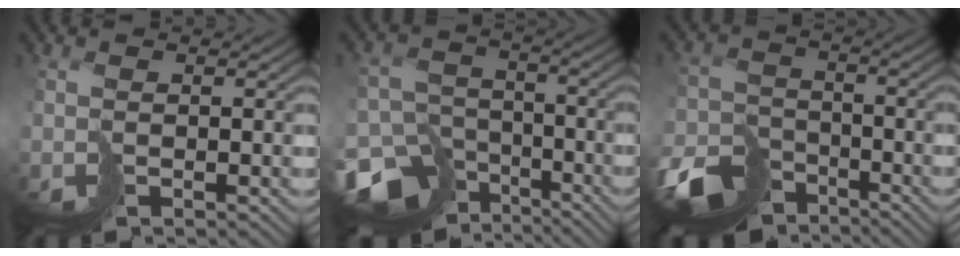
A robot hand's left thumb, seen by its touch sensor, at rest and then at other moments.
{"total": 13.4, "force": [-9.1, 8.3, 5.1], "torque": [-0.142, -0.028, -0.139]}
{"total": 10.5, "force": [-8.0, 5.1, 4.5], "torque": [-0.102, -0.015, -0.153]}